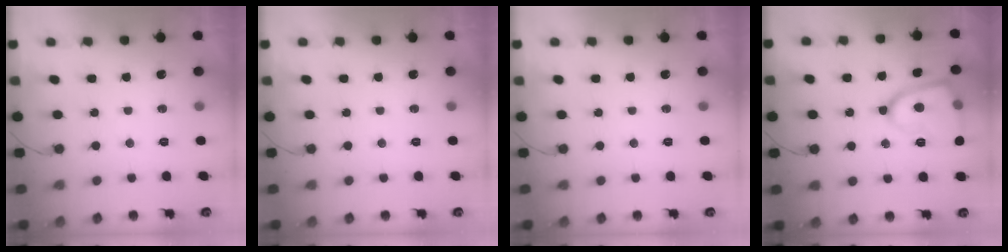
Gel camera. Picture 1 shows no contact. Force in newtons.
{"total": 0.0}
{"total": 0.0}
{"total": 15.5, "press": 15.4, "slide": 1.3}